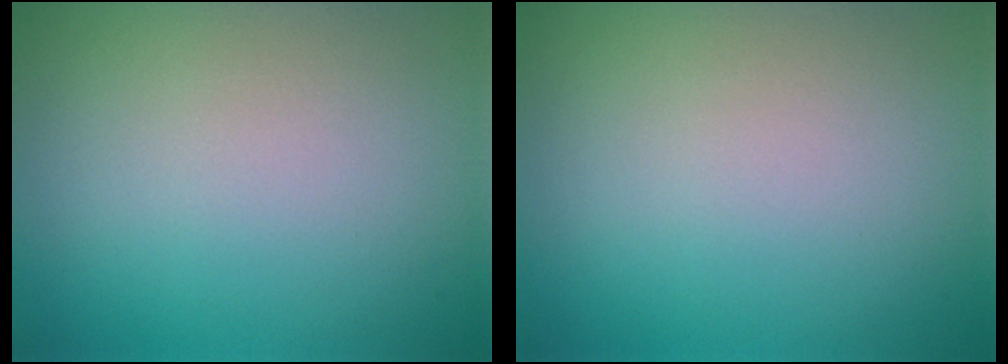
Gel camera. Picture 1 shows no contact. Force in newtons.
{"total": 0.0}